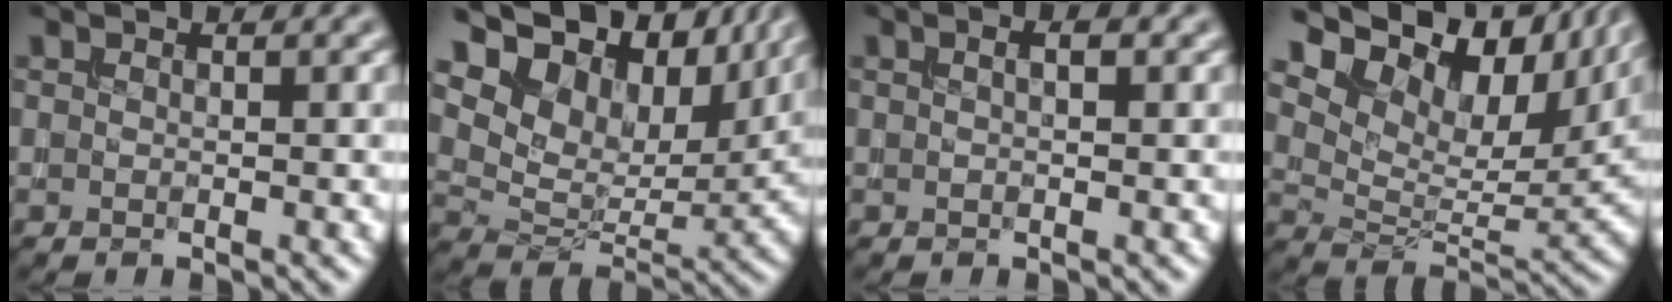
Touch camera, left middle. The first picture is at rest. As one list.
[{"total": 14.8, "force": [9.2, 8.4, 8.0], "torque": [-0.169, 0.034, 0.141]}, {"total": 1.6, "force": [0.7, 0.6, 1.3], "torque": [-0.013, -0.007, 0.006]}, {"total": 16.1, "force": [8.9, 9.0, 9.8], "torque": [-0.188, 0.040, 0.154]}]